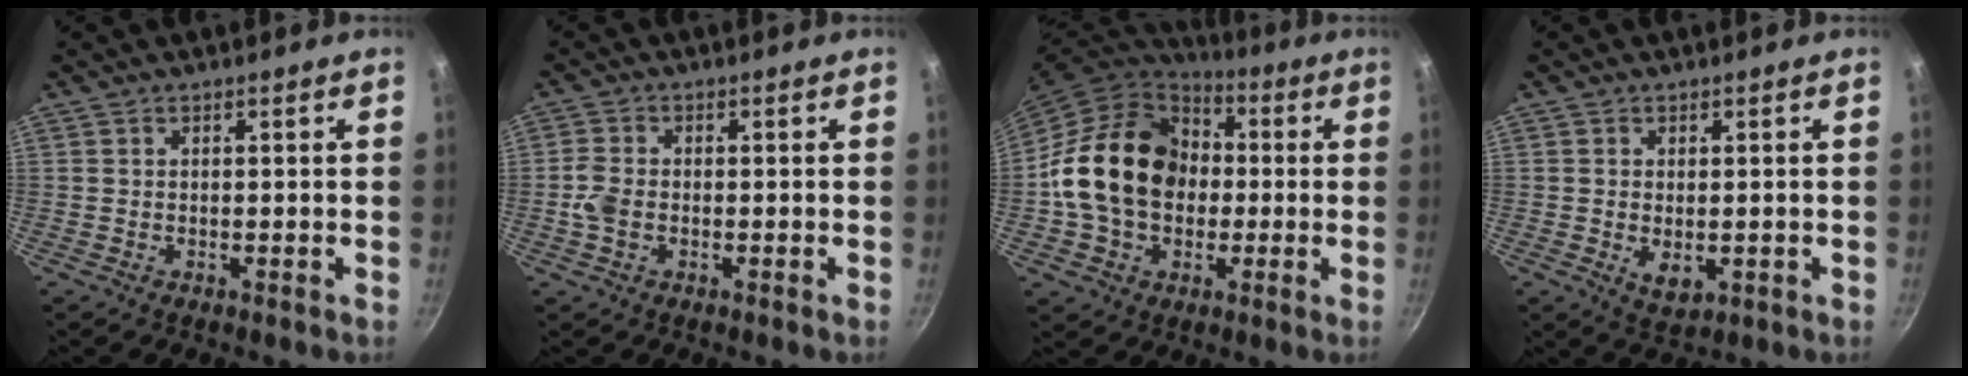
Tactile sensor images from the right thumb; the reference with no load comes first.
{"total": 3.9, "force": [-0.9, 2.7, 2.7], "torque": [-0.060, 0.010, -0.022]}
{"total": 20.7, "force": [0.2, 16.0, 13.1], "torque": [-0.207, 0.040, -0.002]}
{"total": 4.3, "force": [-0.6, 2.7, 3.2], "torque": [-0.052, -0.013, -0.001]}